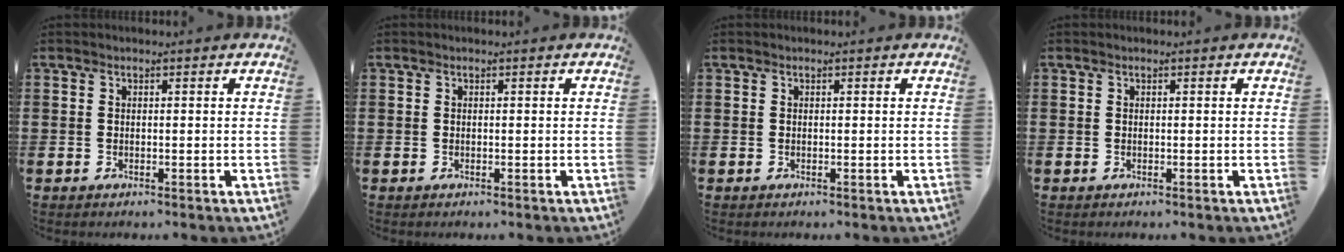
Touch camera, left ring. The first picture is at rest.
{"total": 0.0}
{"total": 0.0}
{"total": 0.0}